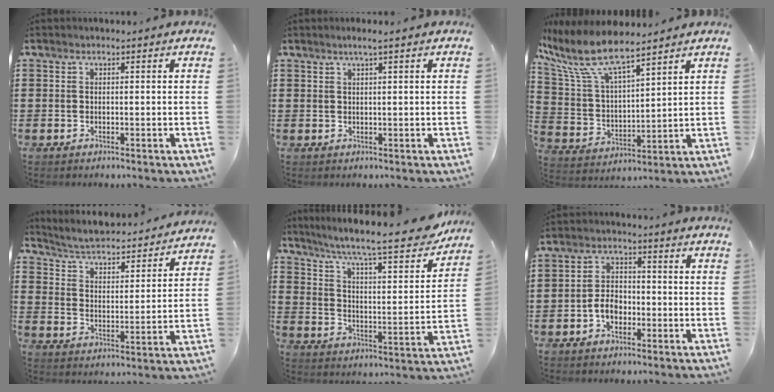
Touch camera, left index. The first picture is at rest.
{"total": 0.9, "force": [0.5, -0.1, 0.8], "torque": [-0.013, -0.001, 0.009]}
{"total": 9.9, "force": [7.8, 2.1, 5.7], "torque": [-0.148, -0.036, 0.133]}
{"total": 4.0, "force": [3.8, 0.0, 1.1], "torque": [-0.043, -0.036, 0.057]}
{"total": 9.6, "force": [7.8, 0.7, 5.5], "torque": [-0.121, -0.053, 0.124]}
{"total": 3.9, "force": [-1.5, 2.6, 2.5], "torque": [-0.062, 0.001, -0.034]}